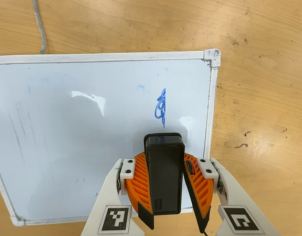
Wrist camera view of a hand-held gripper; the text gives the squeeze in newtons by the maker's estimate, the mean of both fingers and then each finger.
{"total": 8.6, "left": 9.0, "right": 8.2}